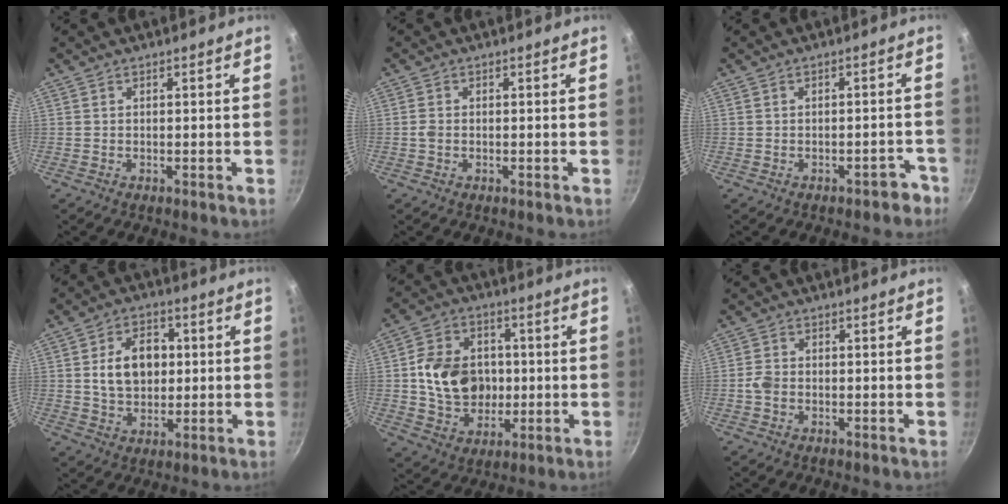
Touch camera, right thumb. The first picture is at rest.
{"total": 1.3, "force": [-0.3, 1.0, 0.8], "torque": [-0.016, 0.005, -0.007]}
{"total": 3.3, "force": [-2.3, 1.7, 1.6], "torque": [0.006, 0.040, -0.009]}
{"total": 10.9, "force": [1.3, 7.8, 7.5], "torque": [-0.094, 0.007, 0.019]}
{"total": 14.5, "force": [0.2, 11.7, 8.5], "torque": [-0.120, 0.016, 0.009]}
{"total": 2.6, "force": [-0.7, 2.0, 1.5], "torque": [-0.028, 0.013, -0.018]}